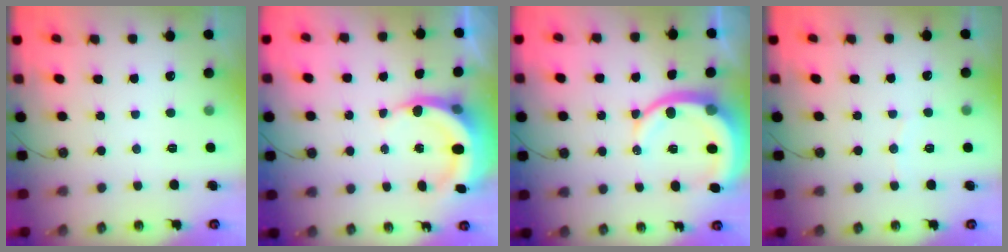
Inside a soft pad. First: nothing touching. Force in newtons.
{"total": 6.5, "press": 6.4, "slide": 0.9}
{"total": 11.2, "press": 11.1, "slide": 1.3}
{"total": 3.4, "press": 3.3, "slide": 0.4}